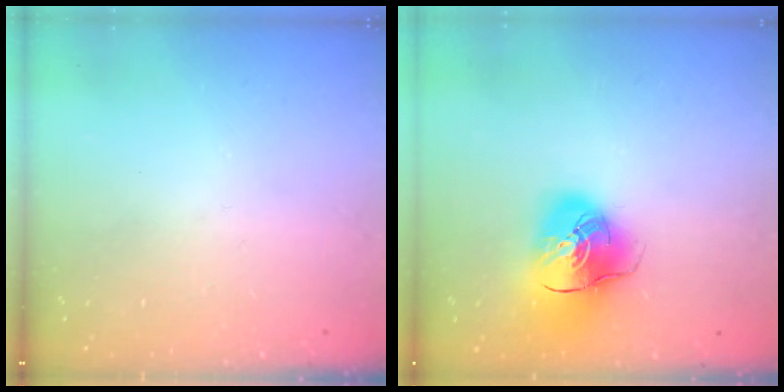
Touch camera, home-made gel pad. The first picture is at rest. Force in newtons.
{"total": 16.3, "press": 16.1, "slide": 2.8}